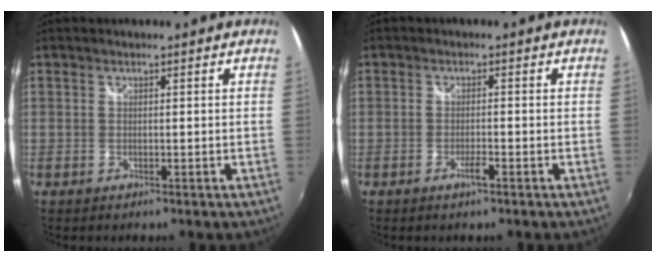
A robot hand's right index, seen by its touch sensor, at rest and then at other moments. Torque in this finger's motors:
{"motor_torque": [0.69, 0.66, 0.03, 0.06]}